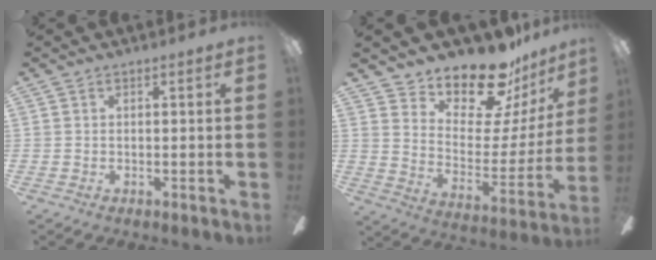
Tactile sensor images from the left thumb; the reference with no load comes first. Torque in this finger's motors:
{"motor_torque": [0.29, 0.20, 0.83, -1.94, 0.04]}